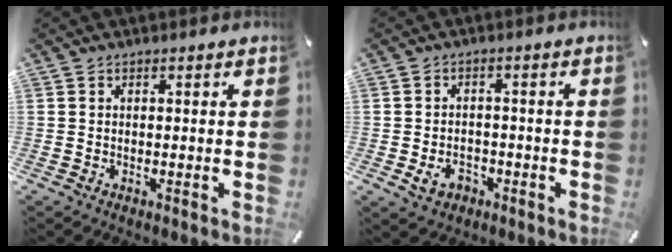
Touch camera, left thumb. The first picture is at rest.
{"total": 5.1, "force": [-2.1, 3.9, 2.5], "torque": [-0.044, 0.005, -0.038]}